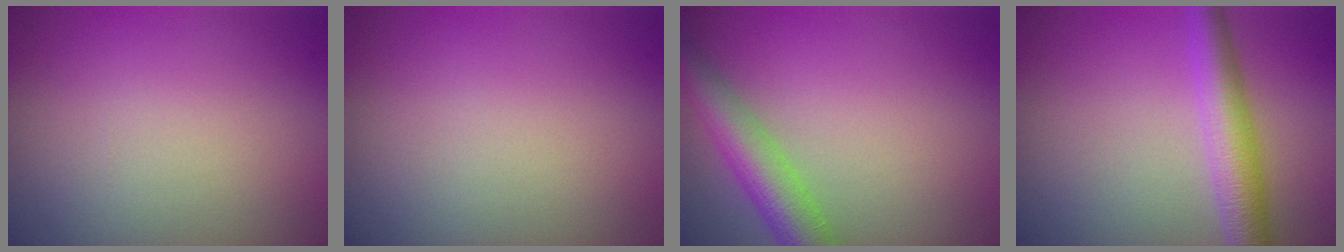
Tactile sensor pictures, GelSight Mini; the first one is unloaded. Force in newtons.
{"total": 0.0}
{"total": 5.0, "press": 5.0, "slide": 0.3}
{"total": 4.4, "press": 4.4, "slide": 0.0}